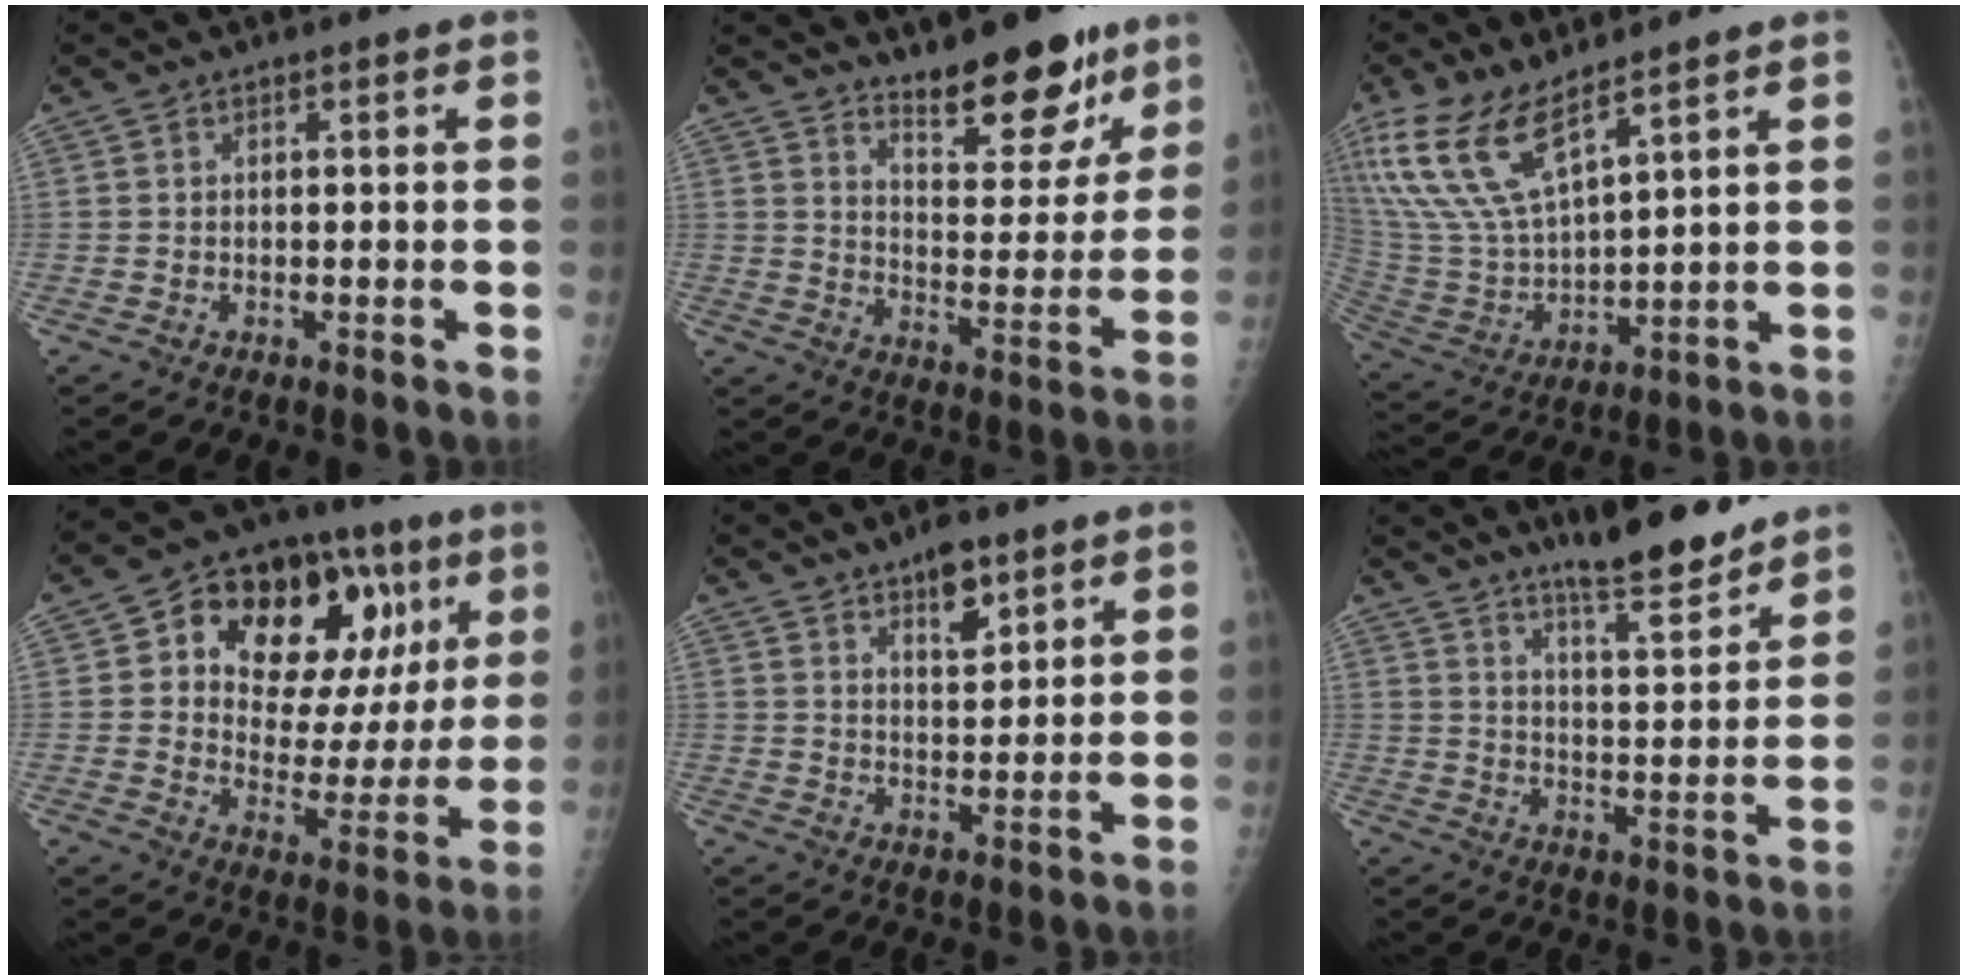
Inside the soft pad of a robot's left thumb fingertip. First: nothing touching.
{"total": 14.6, "force": [10.8, 5.2, 8.2], "torque": [-0.067, -0.081, 0.169]}
{"total": 15.3, "force": [10.4, 5.1, 10.0], "torque": [-0.207, -0.049, 0.224]}
{"total": 24.1, "force": [8.7, 13.7, 17.8], "torque": [-0.204, 0.007, 0.131]}
{"total": 6.3, "force": [4.1, 2.7, 4.0], "torque": [-0.041, -0.027, 0.065]}
{"total": 11.7, "force": [9.5, 2.0, 6.5], "torque": [-0.085, -0.071, 0.153]}